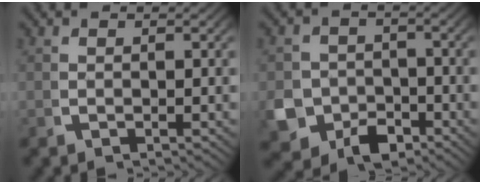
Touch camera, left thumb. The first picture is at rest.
{"total": 7.0, "force": [-3.3, 5.5, 2.7], "torque": [-0.067, -0.032, -0.047]}